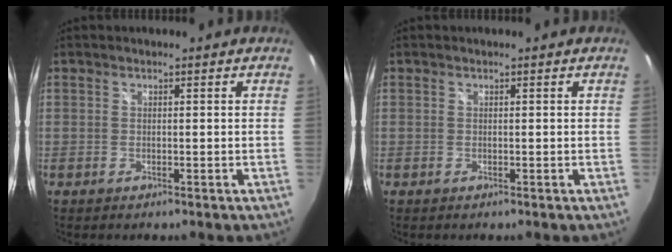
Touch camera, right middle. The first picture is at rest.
{"total": 0.0}